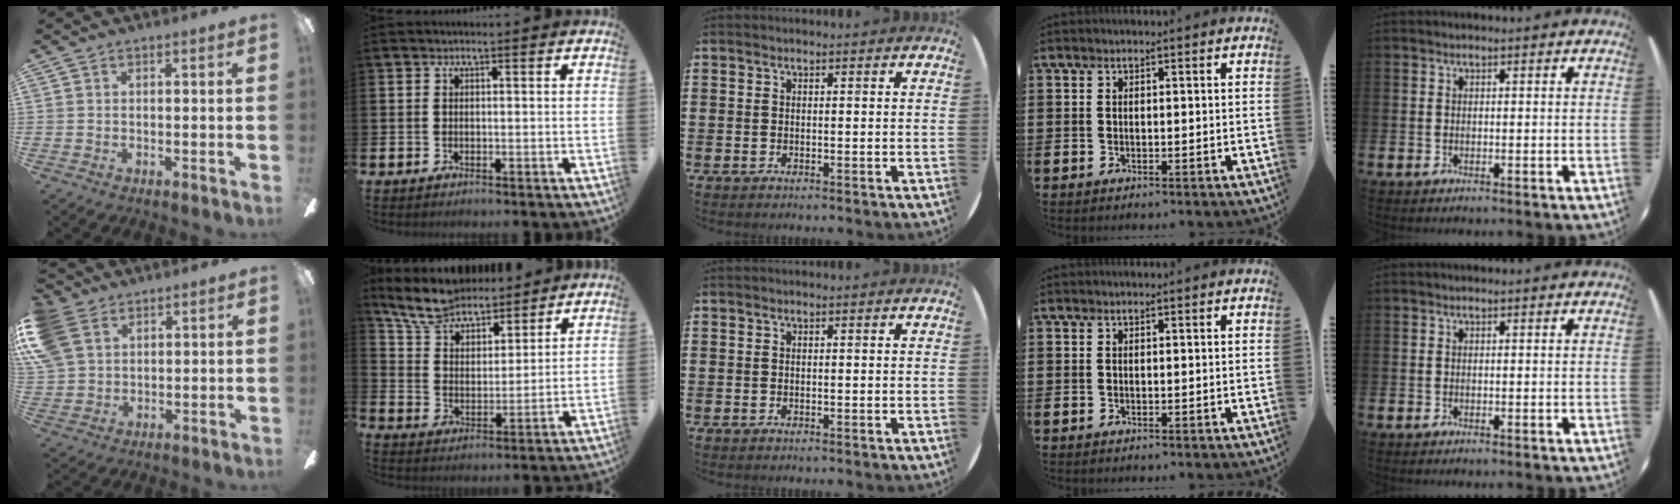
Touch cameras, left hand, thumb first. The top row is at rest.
{"thumb": {"total": 11.1, "force": [5.2, 8.0, 5.6], "torque": [-0.133, 0.002, 0.103]}, "index": {"total": 7.6, "force": [7.2, 2.2, 1.6], "torque": [-0.072, -0.038, 0.131]}}